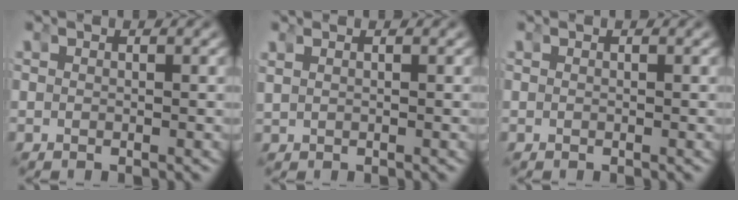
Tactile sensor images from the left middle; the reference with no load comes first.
{"total": 1.1, "force": [0.5, 0.7, 0.7], "torque": [-0.015, 0.004, 0.012]}
{"total": 0.0}